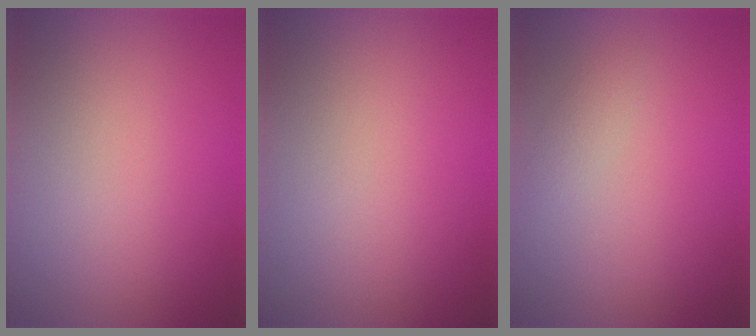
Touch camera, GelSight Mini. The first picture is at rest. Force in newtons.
{"total": 0.0}
{"total": 0.9, "press": 0.9, "slide": 0.1}